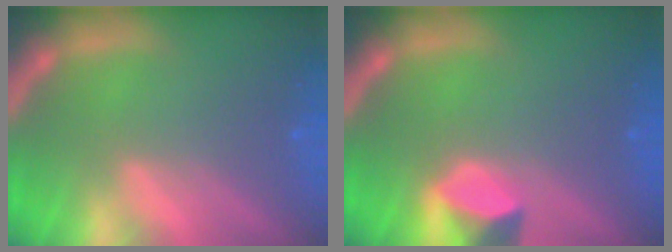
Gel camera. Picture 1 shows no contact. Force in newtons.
{"total": 3.0}